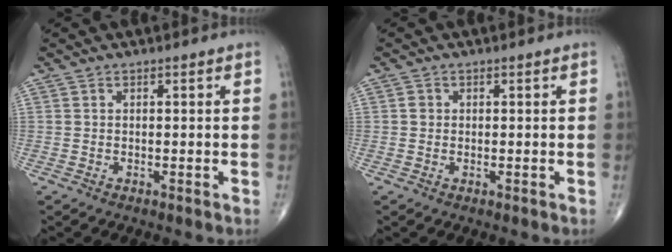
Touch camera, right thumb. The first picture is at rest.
{"total": 0.9, "force": [0.1, 0.9, 0.3], "torque": [-0.002, 0.001, 0.001]}